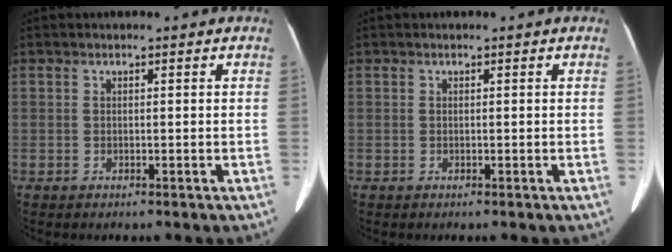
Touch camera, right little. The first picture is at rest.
{"total": 0.0}